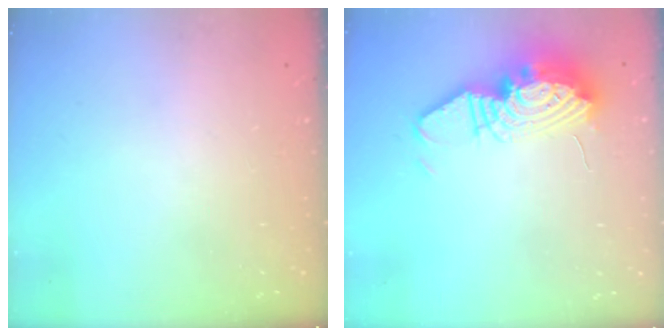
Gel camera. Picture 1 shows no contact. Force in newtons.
{"total": 14.7, "press": 14.6, "slide": 1.3}